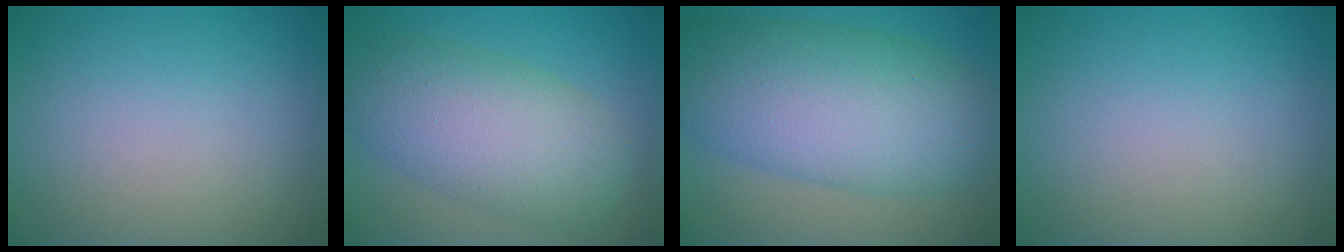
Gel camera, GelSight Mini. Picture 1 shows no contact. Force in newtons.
{"total": 8.2, "press": 8.2, "slide": 0.3}
{"total": 11.0, "press": 11.0, "slide": 0.1}
{"total": 0.0}